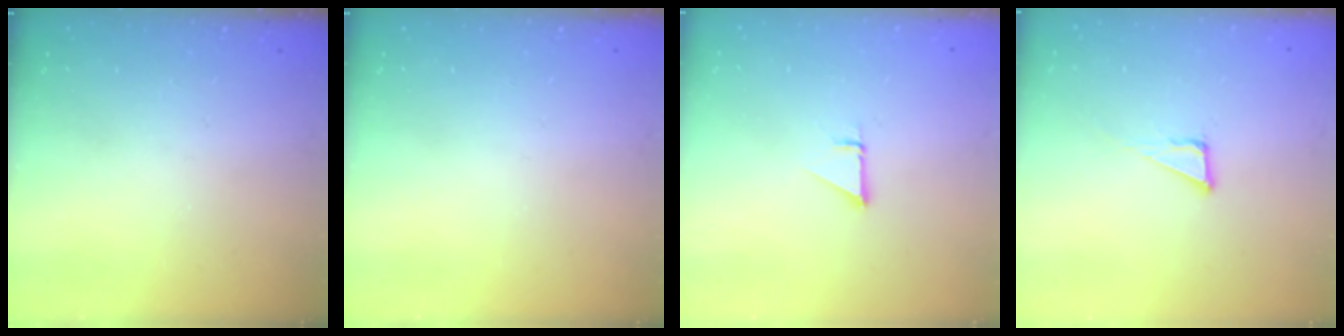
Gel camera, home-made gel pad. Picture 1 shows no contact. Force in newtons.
{"total": 0.0}
{"total": 0.9, "press": 0.9, "slide": 0.1}
{"total": 3.8, "press": 3.8, "slide": 0.0}